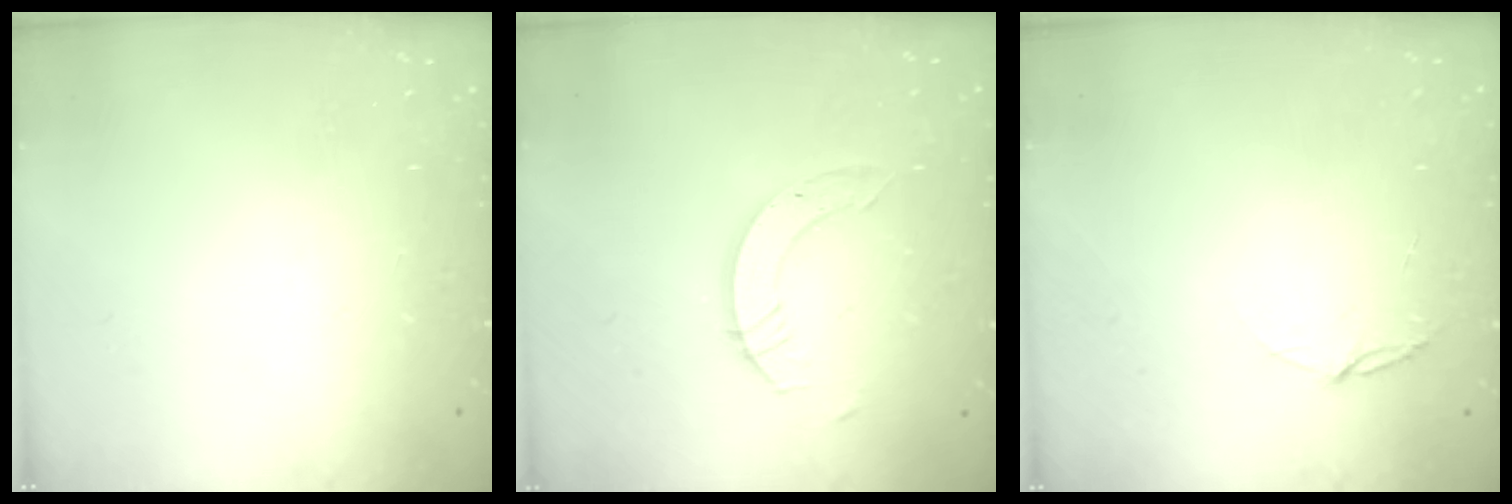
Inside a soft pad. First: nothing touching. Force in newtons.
{"total": 6.0, "press": 6.0, "slide": 0.4}
{"total": 4.8, "press": 4.8, "slide": 0.5}